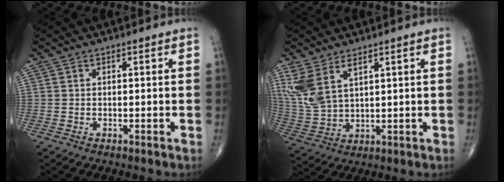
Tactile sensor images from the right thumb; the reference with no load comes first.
{"total": 9.6, "force": [5.0, 4.7, 6.8], "torque": [-0.155, -0.013, 0.115]}